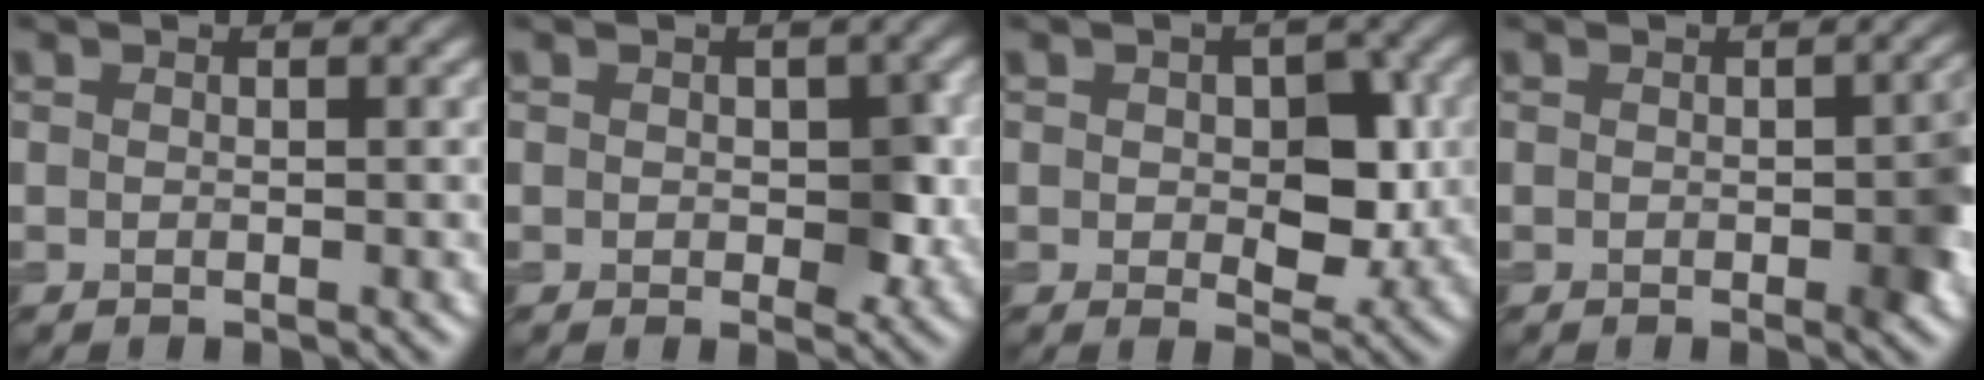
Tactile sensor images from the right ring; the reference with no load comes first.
{"total": 3.4, "force": [0.1, 1.9, 2.7], "torque": [-0.039, -0.003, 0.004]}
{"total": 5.2, "force": [0.1, 3.0, 4.2], "torque": [-0.062, -0.005, 0.007]}
{"total": 3.2, "force": [-0.6, 1.0, 3.0], "torque": [-0.037, -0.001, -0.007]}